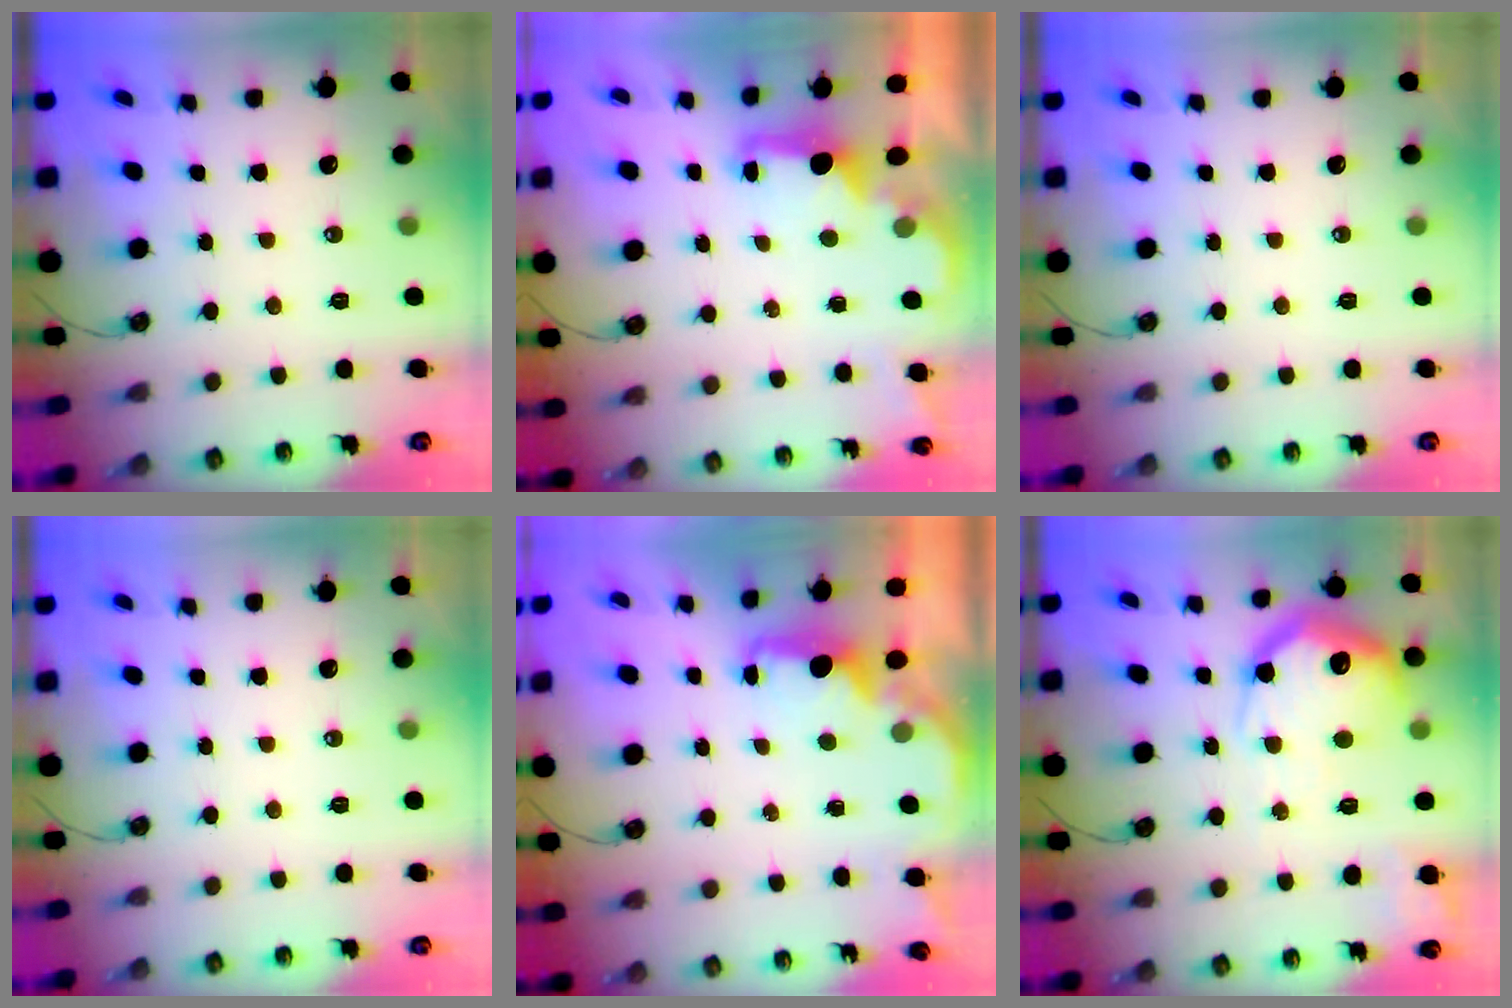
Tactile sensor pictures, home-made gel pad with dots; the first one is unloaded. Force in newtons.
{"total": 2.3, "press": 2.2, "slide": 0.7}
{"total": 0.0}
{"total": 0.0}
{"total": 2.3, "press": 2.1, "slide": 0.8}
{"total": 23.7, "press": 23.6, "slide": 2.3}